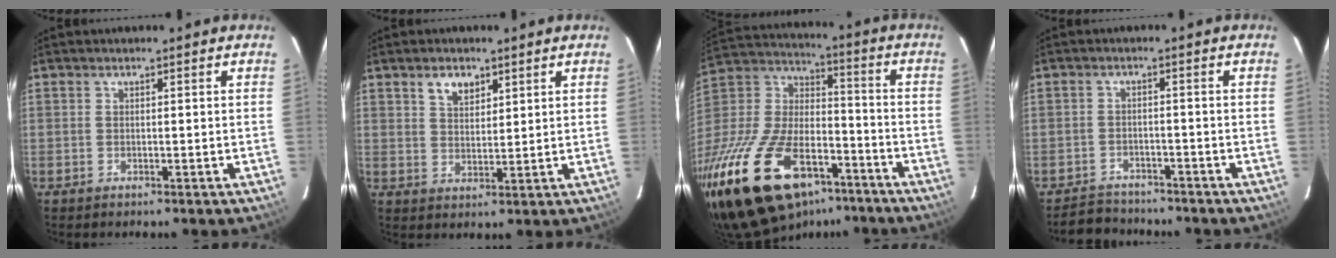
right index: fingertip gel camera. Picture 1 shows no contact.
{"total": 4.6, "force": [2.8, 2.7, 2.5], "torque": [-0.036, 0.007, 0.051]}
{"total": 31.1, "force": [-18.3, 15.6, 19.8], "torque": [-0.402, -0.012, -0.295]}
{"total": 6.1, "force": [-5.5, 2.5, 0.6], "torque": [-0.030, 0.011, -0.086]}